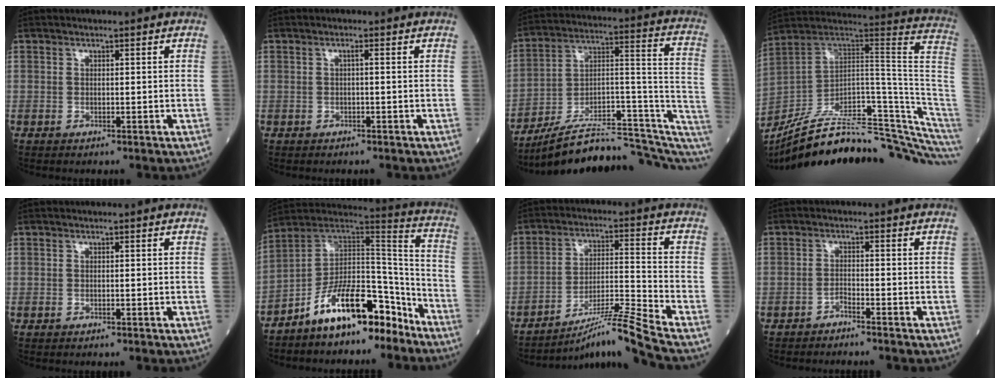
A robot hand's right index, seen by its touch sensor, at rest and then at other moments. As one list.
[{"total": 0.7, "force": [0.1, -0.2, 0.7], "torque": [-0.012, 0.000, 0.002]}, {"total": 21.4, "force": [-17.3, 4.9, 11.5], "torque": [-0.121, 0.061, -0.256]}, {"total": 31.8, "force": [-26.5, 2.7, 17.3], "torque": [-0.153, 0.011, -0.373]}, {"total": 0.0}, {"total": 14.3, "force": [-9.3, 5.1, 9.5], "torque": [-0.153, 0.042, -0.160]}, {"total": 11.1, "force": [-9.2, -3.7, 4.8], "torque": [-0.077, -0.005, -0.162]}, {"total": 1.8, "force": [-1.6, -0.4, 0.7], "torque": [-0.011, 0.002, -0.027]}]